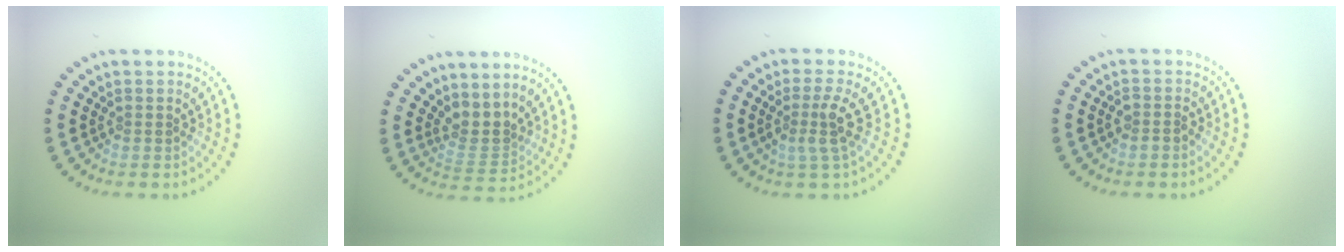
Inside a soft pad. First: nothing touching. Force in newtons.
{"total": 2.7, "press": 1.9, "slide": 1.9}
{"total": 2.7, "press": 1.9, "slide": 1.8}
{"total": 1.3, "press": 1.1, "slide": 0.7}